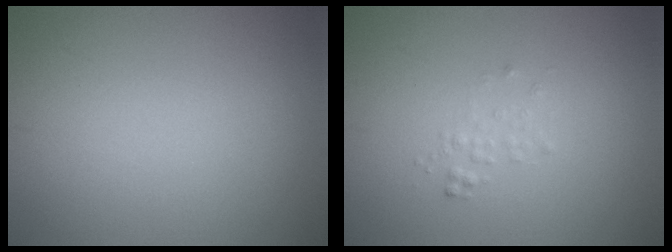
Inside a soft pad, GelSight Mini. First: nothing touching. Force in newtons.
{"total": 0.9, "press": 0.9, "slide": 0.1}